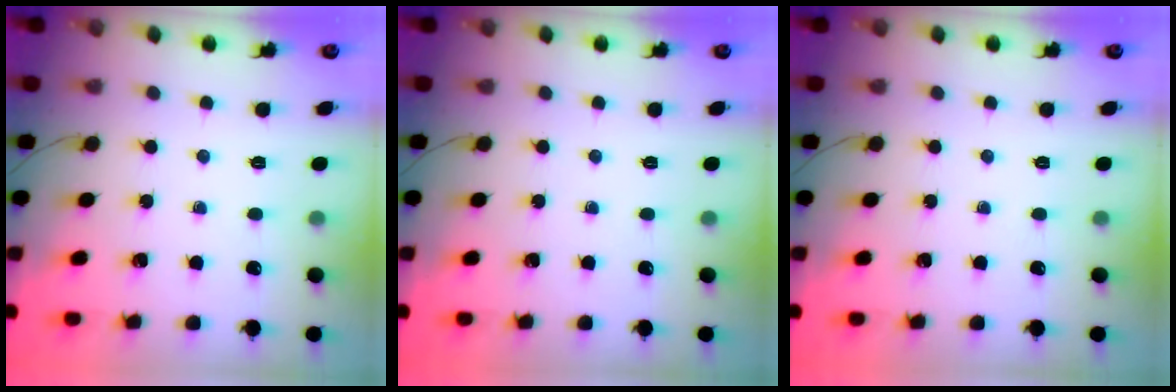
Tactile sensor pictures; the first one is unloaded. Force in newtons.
{"total": 0.0}
{"total": 0.0}